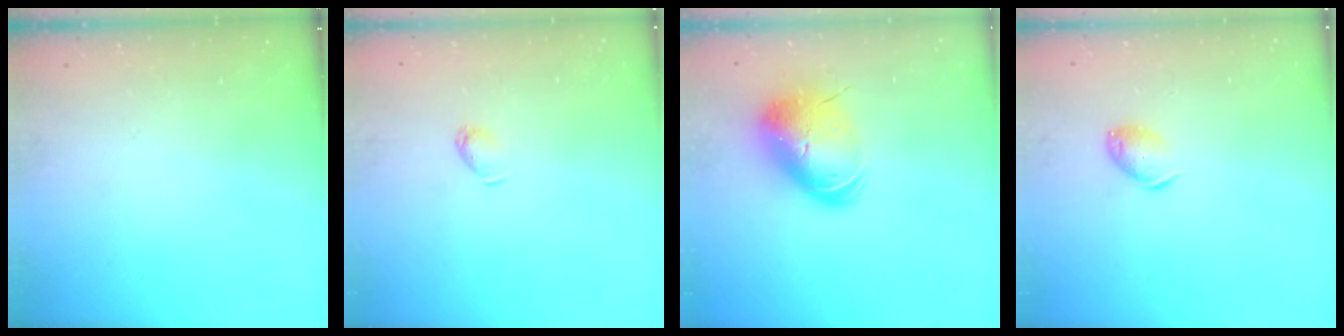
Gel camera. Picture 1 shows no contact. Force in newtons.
{"total": 3.0, "press": 2.9, "slide": 0.6}
{"total": 13.7, "press": 13.6, "slide": 2.1}
{"total": 7.2, "press": 7.2, "slide": 1.0}